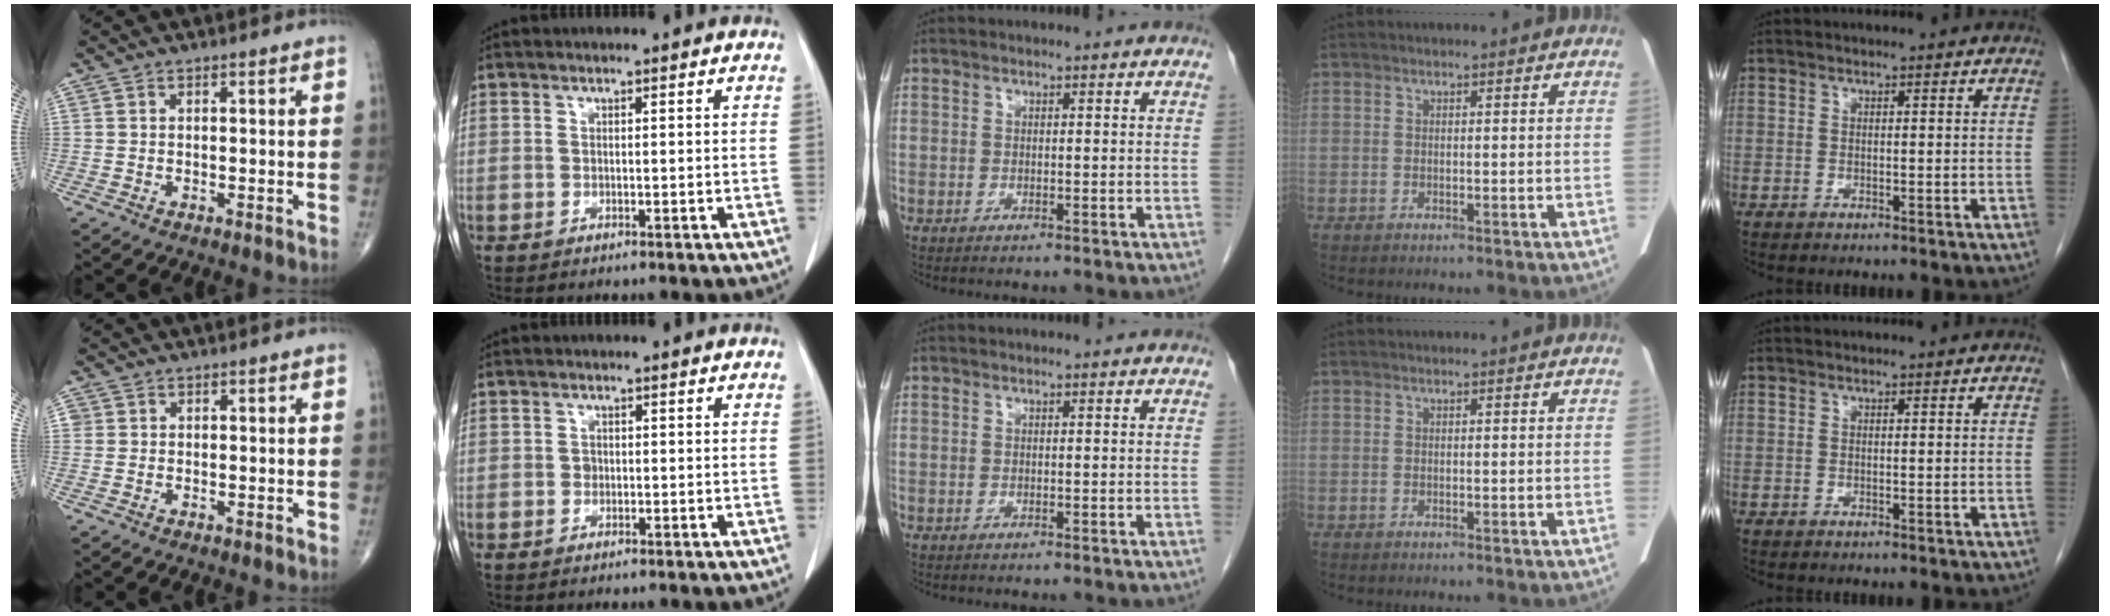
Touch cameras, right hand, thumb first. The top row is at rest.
{"thumb": {"total": 0.7, "force": [0.1, 0.7, 0.1], "torque": [0.005, 0.003, 0.002]}, "index": {"total": 0.6, "force": [0.0, 0.6, 0.2], "torque": [0.004, 0.005, 0.001]}}